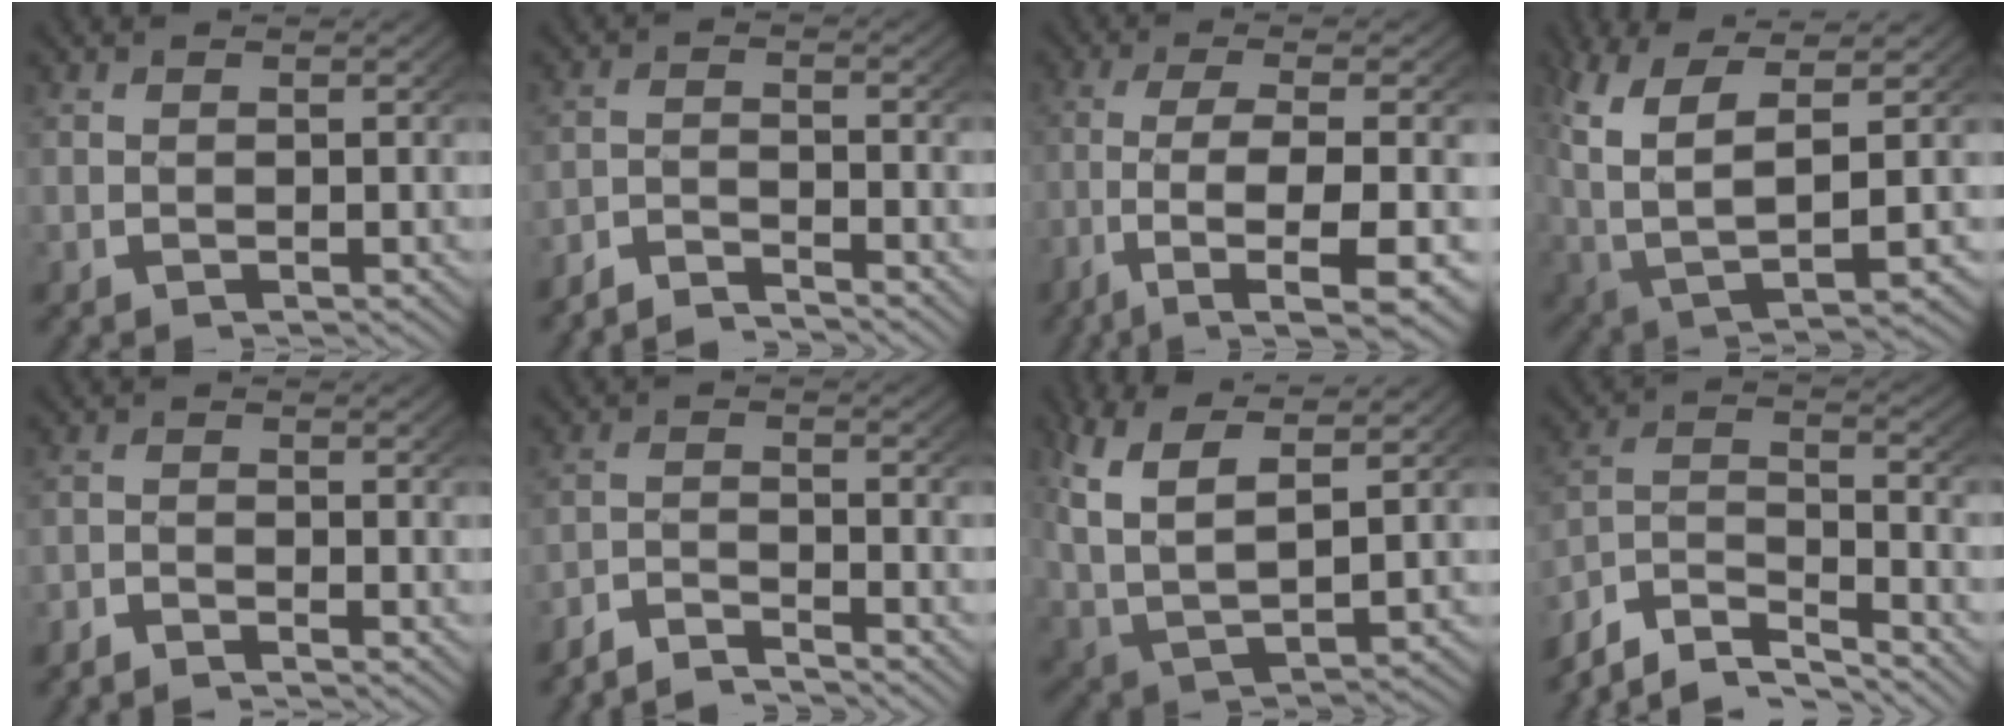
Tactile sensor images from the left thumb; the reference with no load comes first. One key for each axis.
{"total": 3.1, "fx": -3.0, "fy": 0.5, "fz": 0.6, "tx": -0.009, "ty": -0.004, "tz": -0.063}
{"total": 10.3, "fx": -3.1, "fy": 4.2, "fz": 8.9, "tx": -0.184, "ty": -0.036, "tz": -0.024}
{"total": 12.9, "fx": 1.4, "fy": 8.4, "fz": 9.7, "tx": -0.225, "ty": -0.041, "tz": 0.042}
{"total": 1.8, "fx": -1.8, "fy": 0.5, "fz": 0.2, "tx": 0.005, "ty": -0.003, "tz": -0.041}
{"total": 3.6, "fx": -3.3, "fy": 0.8, "fz": 1.0, "tx": -0.018, "ty": -0.004, "tz": -0.068}
{"total": 11.6, "fx": 2.8, "fy": 8.0, "fz": 8.0, "tx": -0.200, "ty": -0.032, "tz": 0.056}
{"total": 9.7, "fx": -4.7, "fy": 6.2, "fz": 5.8, "tx": -0.128, "ty": -0.033, "tz": -0.076}